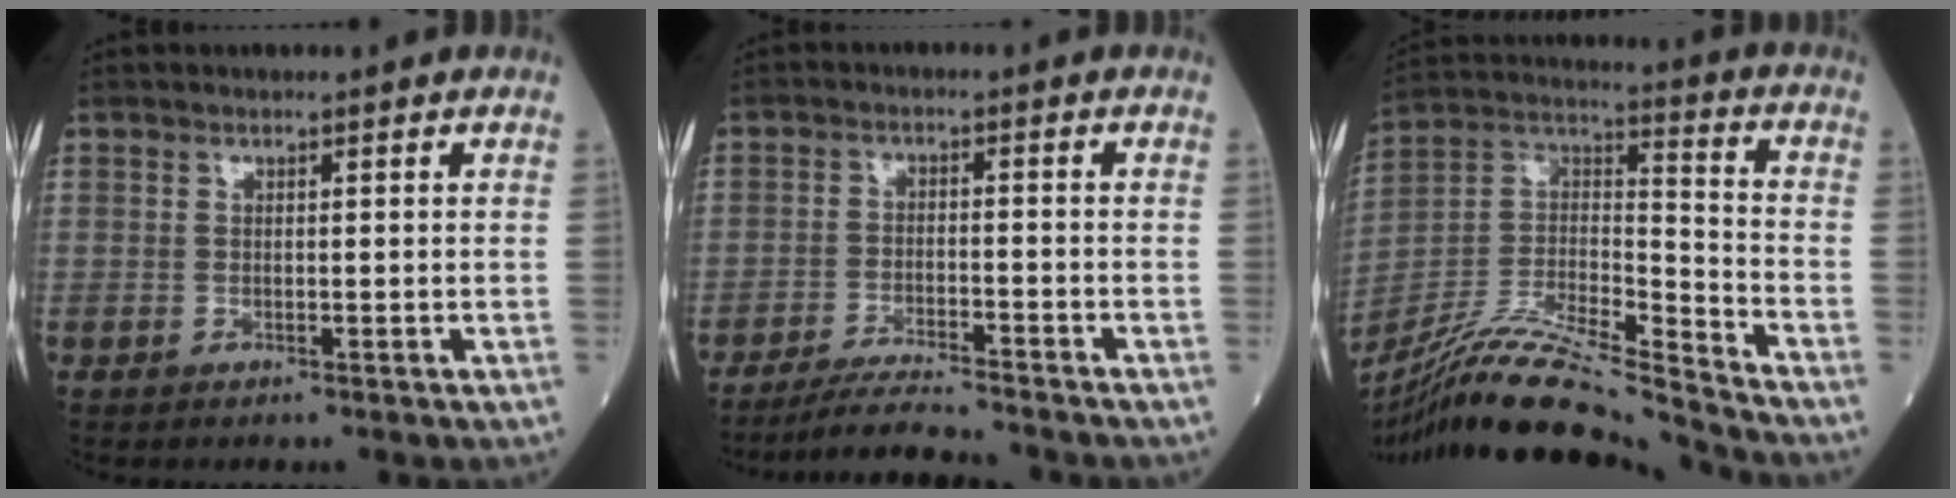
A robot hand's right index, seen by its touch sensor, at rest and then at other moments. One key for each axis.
{"total": 8.8, "fx": -8.2, "fy": -0.1, "fz": 3.4, "tx": -0.054, "ty": -0.018, "tz": -0.140}
{"total": 20.5, "fx": -18.8, "fy": -0.2, "fz": 8.3, "tx": -0.180, "ty": 0.006, "tz": -0.341}